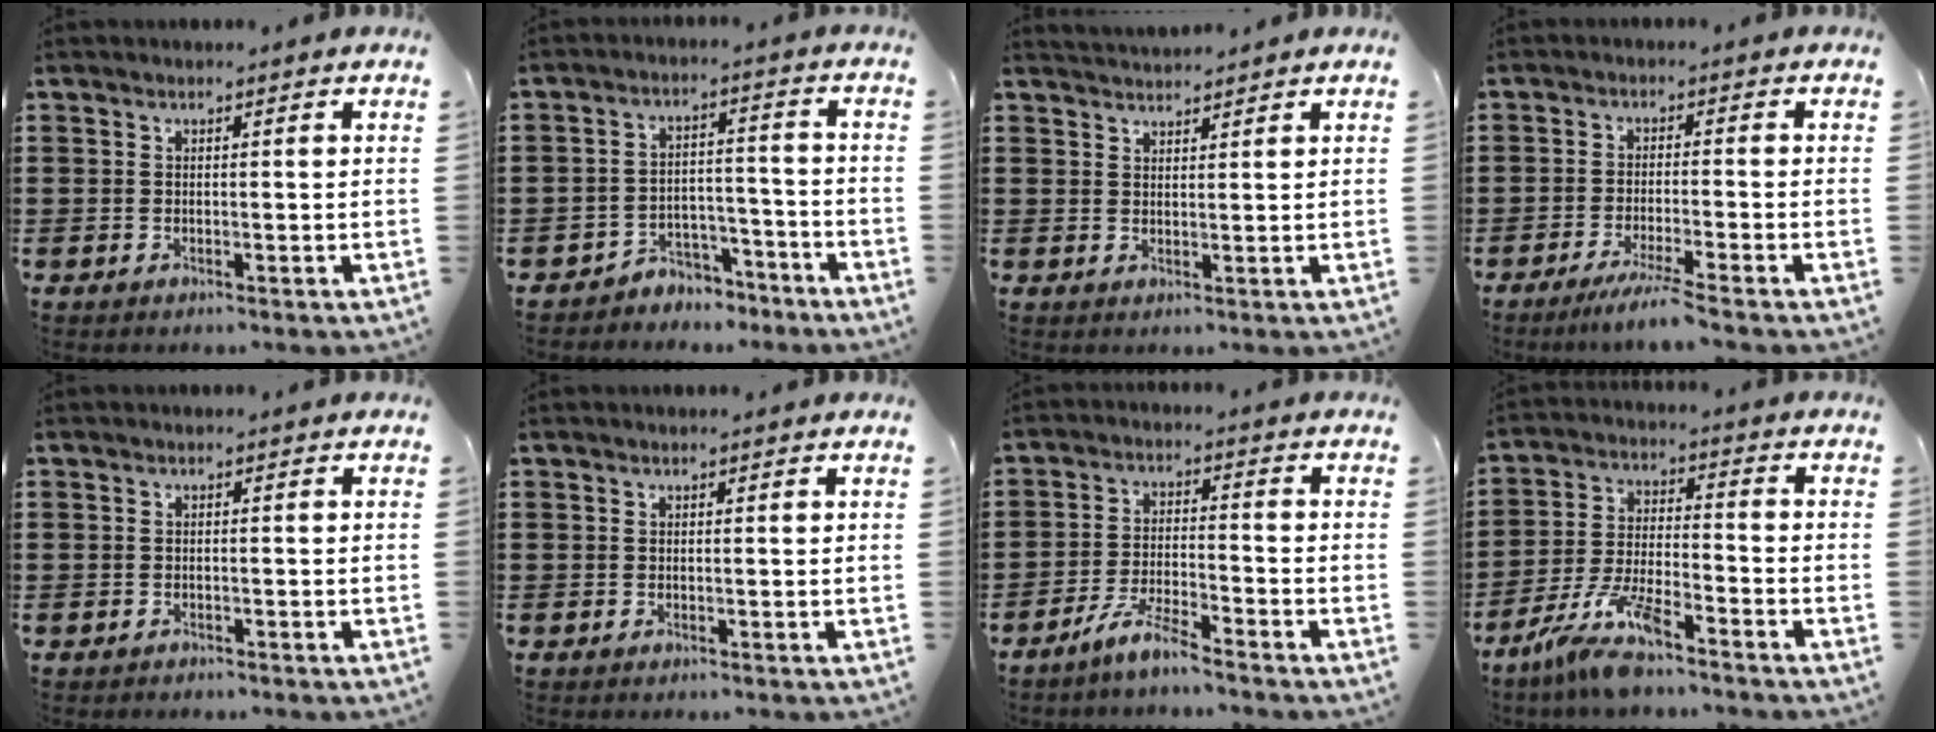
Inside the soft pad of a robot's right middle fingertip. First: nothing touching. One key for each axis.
{"total": 4.4, "fx": -4.1, "fy": 1.3, "fz": 0.2, "tx": -0.009, "ty": 0.011, "tz": -0.087}
{"total": 1.9, "fx": 1.9, "fy": -0.1, "fz": -0.2, "tx": -0.002, "ty": 0.000, "tz": 0.038}
{"total": 3.9, "fx": -3.2, "fy": -0.4, "fz": 2.1, "tx": -0.040, "ty": -0.010, "tz": -0.060}
{"total": 0.7, "fx": -0.6, "fy": 0.3, "fz": -0.1, "tx": 0.001, "ty": 0.004, "tz": -0.016}
{"total": 0.0}
{"total": 5.3, "fx": -4.6, "fy": 0.2, "fz": 2.6, "tx": -0.058, "ty": -0.004, "tz": -0.089}
{"total": 8.6, "fx": -7.0, "fy": 1.0, "fz": 4.9, "tx": -0.114, "ty": -0.008, "tz": -0.139}